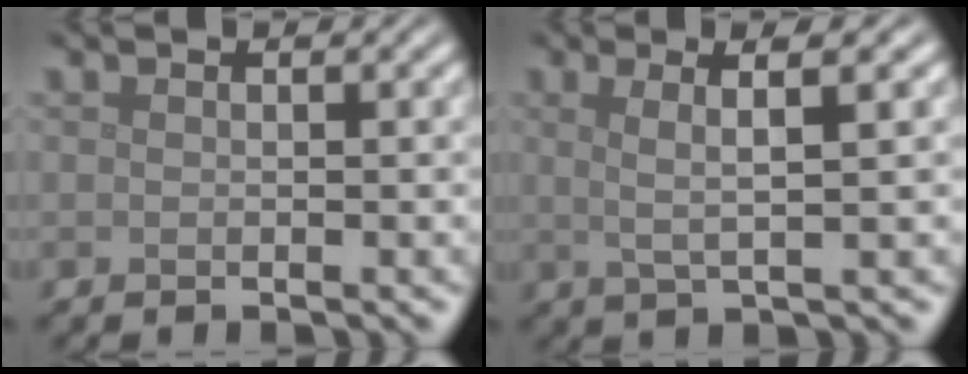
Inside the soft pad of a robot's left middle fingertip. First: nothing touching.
{"total": 3.8, "force": [1.4, 0.6, 3.5], "torque": [-0.061, 0.004, 0.020]}